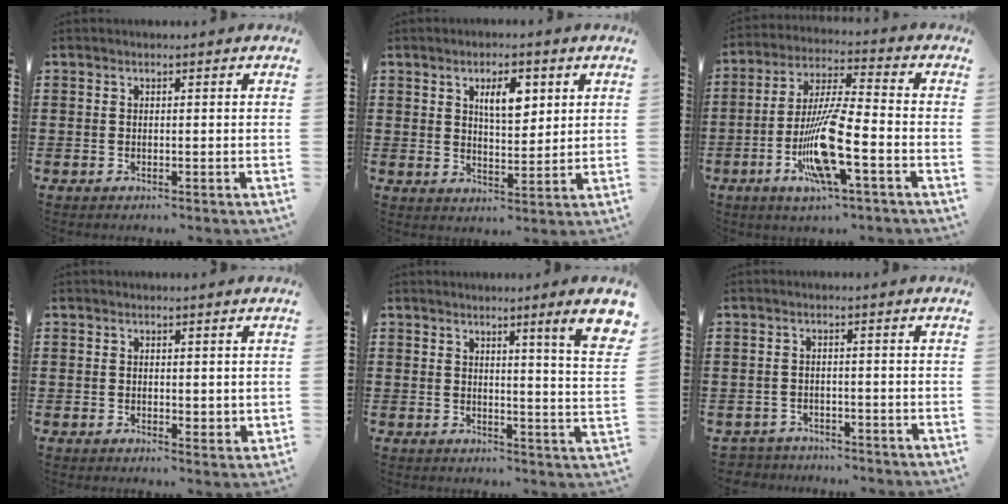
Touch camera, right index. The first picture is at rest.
{"total": 5.6, "force": [2.4, 2.4, 4.5], "torque": [-0.071, 0.000, 0.035]}
{"total": 11.5, "force": [-4.2, 1.7, 10.6], "torque": [-0.219, -0.010, -0.082]}
{"total": 1.2, "force": [0.8, 0.9, 0.4], "torque": [-0.001, 0.003, 0.014]}
{"total": 5.8, "force": [3.2, -0.6, 4.8], "torque": [-0.076, -0.022, 0.045]}
{"total": 2.0, "force": [-1.9, 0.5, -0.3], "torque": [-0.002, 0.004, -0.046]}